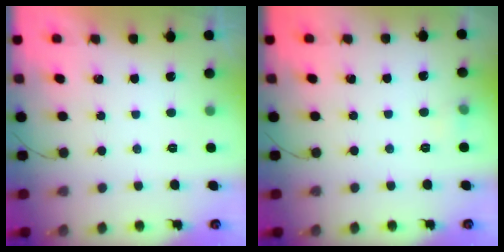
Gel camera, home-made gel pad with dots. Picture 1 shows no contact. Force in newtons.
{"total": 4.2, "press": 3.5, "slide": 2.3}